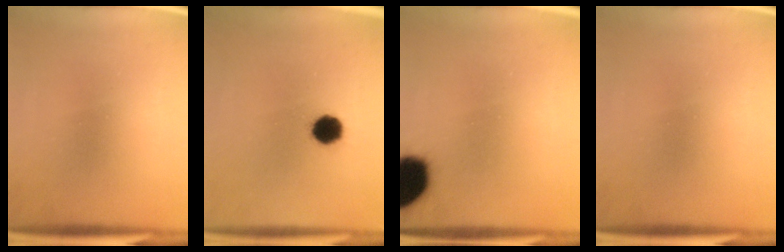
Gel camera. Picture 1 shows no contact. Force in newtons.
{"total": 5.9}
{"total": 17.3}
{"total": 0.0}